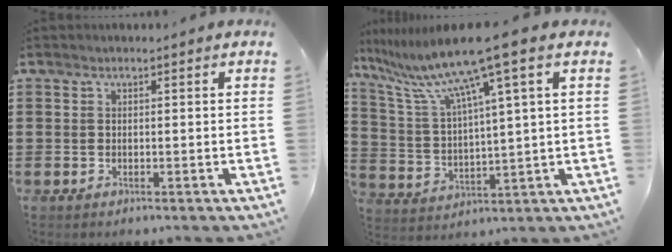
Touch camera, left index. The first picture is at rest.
{"total": 11.7, "force": [7.9, -0.3, 8.6], "torque": [-0.198, -0.034, 0.127]}